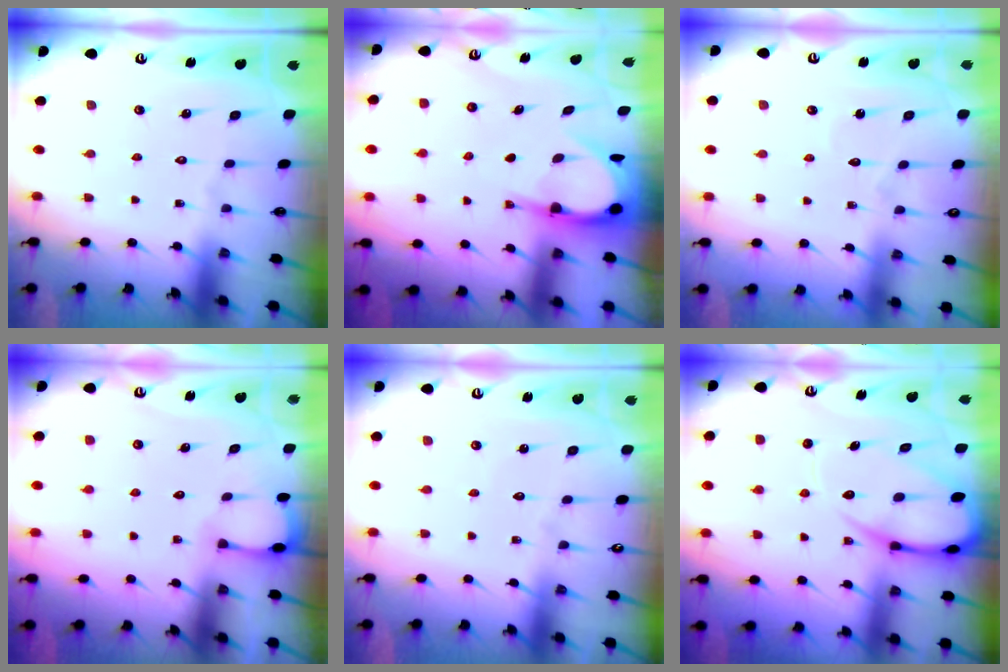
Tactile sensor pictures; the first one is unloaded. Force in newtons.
{"total": 6.4, "press": 6.4, "slide": 0.6}
{"total": 2.8, "press": 2.8, "slide": 0.3}
{"total": 2.3, "press": 2.3, "slide": 0.3}
{"total": 2.4, "press": 2.4, "slide": 0.2}
{"total": 12.1, "press": 12.0, "slide": 1.4}